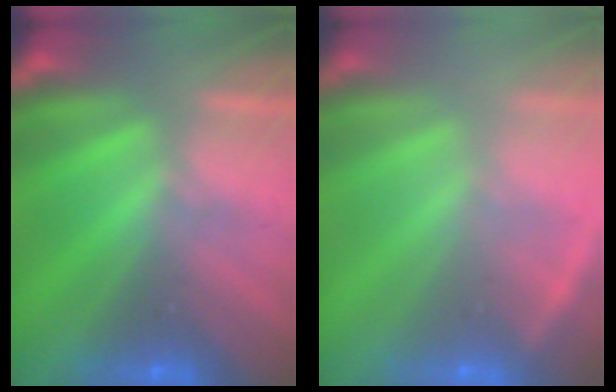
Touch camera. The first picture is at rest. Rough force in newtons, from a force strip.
{"total": 2.3}